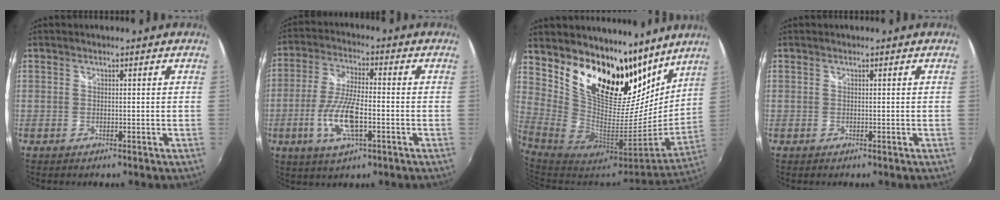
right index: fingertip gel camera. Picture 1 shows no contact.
{"total": 10.5, "force": [-3.3, 3.1, 9.5], "torque": [-0.198, -0.006, -0.066]}
{"total": 21.8, "force": [15.7, 10.4, 11.1], "torque": [-0.190, -0.012, 0.278]}
{"total": 0.0}